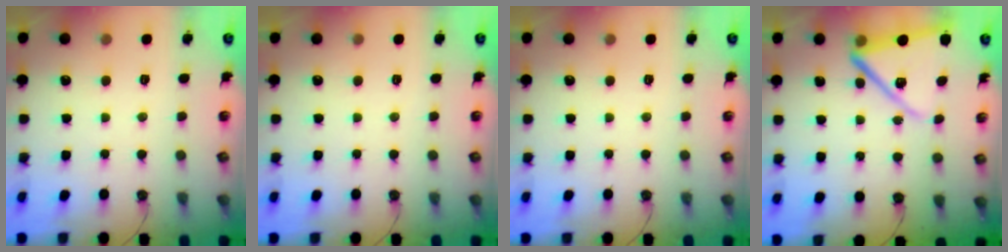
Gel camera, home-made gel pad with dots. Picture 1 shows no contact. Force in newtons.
{"total": 0.0}
{"total": 0.0}
{"total": 13.5, "press": 13.5, "slide": 0.8}